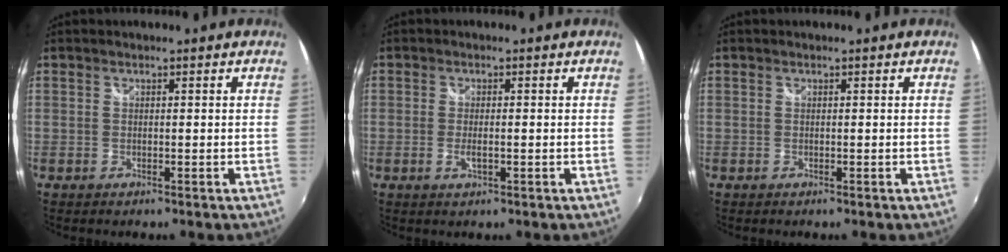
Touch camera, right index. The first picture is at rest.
{"total": 2.5, "force": [-0.6, 0.7, 2.3], "torque": [-0.043, -0.006, -0.008]}
{"total": 0.0}